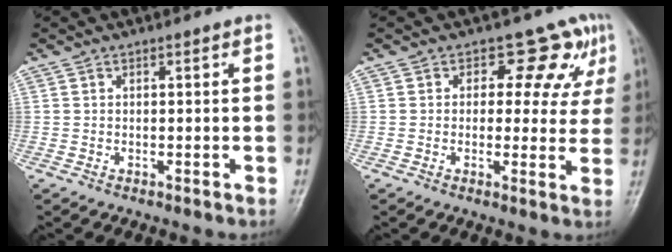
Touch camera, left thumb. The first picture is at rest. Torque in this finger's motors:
{"motor_torque": [-0.10, 0.18, -0.06, -0.13, 0.08]}